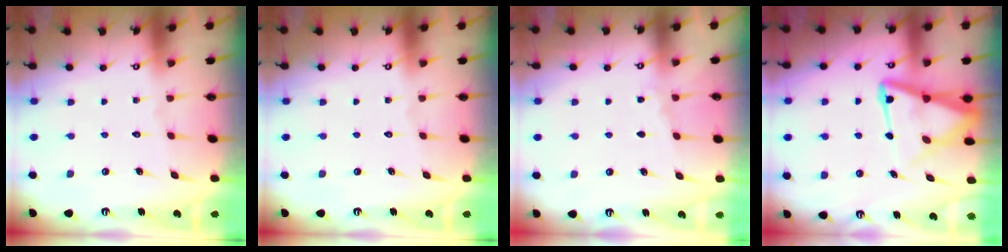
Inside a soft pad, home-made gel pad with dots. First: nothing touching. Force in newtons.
{"total": 0.0}
{"total": 3.4, "press": 3.4, "slide": 0.6}
{"total": 11.9, "press": 11.8, "slide": 1.4}